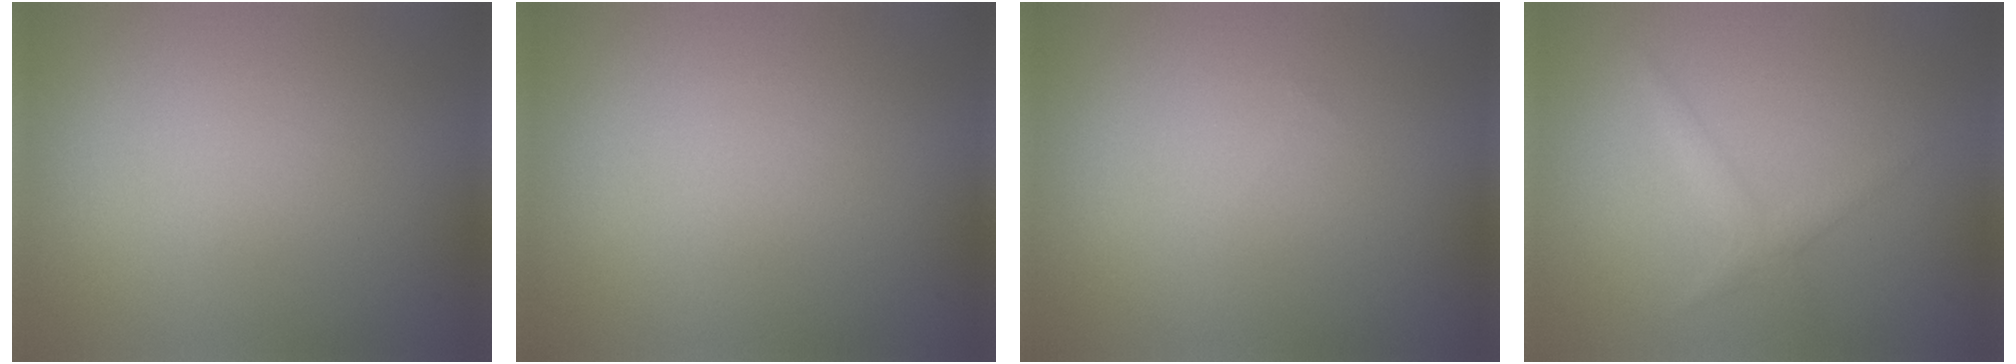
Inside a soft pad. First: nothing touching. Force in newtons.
{"total": 0.0}
{"total": 0.0}
{"total": 1.6, "press": 1.6, "slide": 0.1}